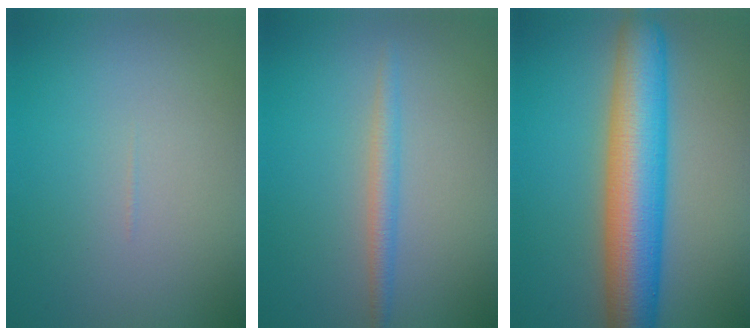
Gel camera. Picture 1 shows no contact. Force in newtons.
{"total": 1.9, "press": 1.9, "slide": 0.2}
{"total": 9.9, "press": 9.9, "slide": 0.1}